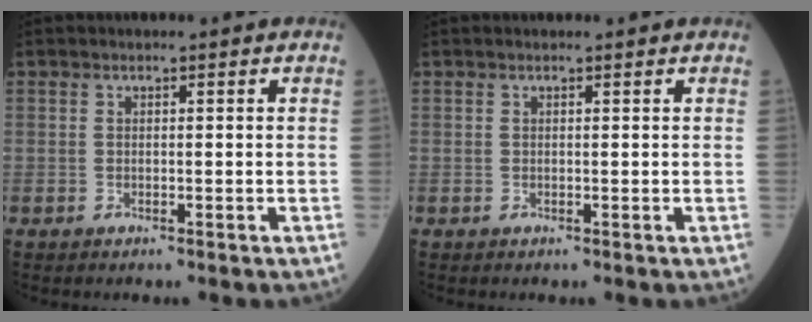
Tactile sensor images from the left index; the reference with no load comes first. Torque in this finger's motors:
{"motor_torque": [0.15, -0.17, -0.04, -0.01]}